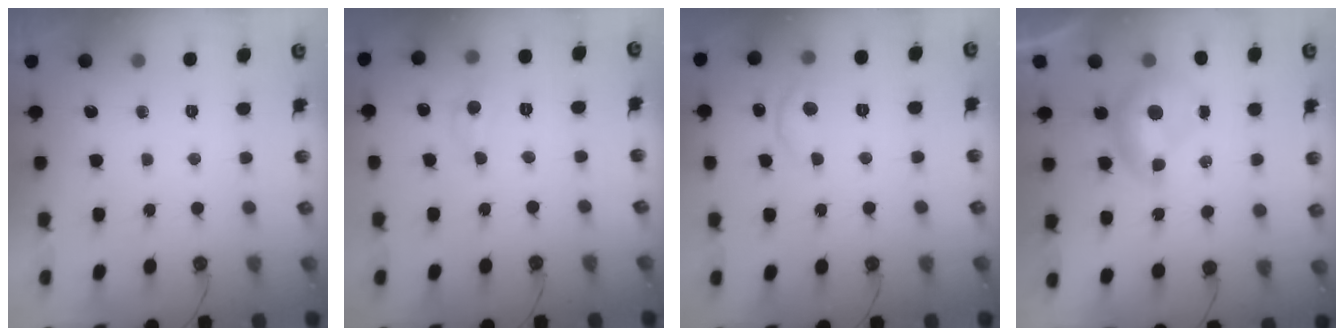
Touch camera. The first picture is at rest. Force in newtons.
{"total": 0.0}
{"total": 4.0, "press": 3.9, "slide": 0.6}
{"total": 0.0}